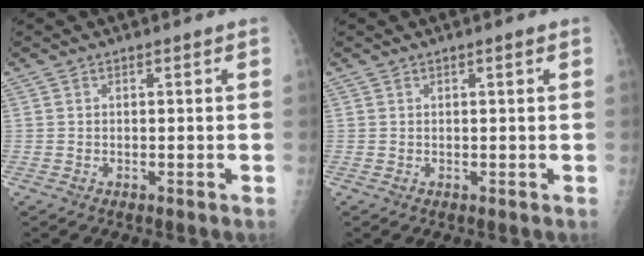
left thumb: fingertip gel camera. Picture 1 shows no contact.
{"total": 0.8, "force": [0.4, 0.1, 0.7], "torque": [-0.009, 0.001, 0.007]}